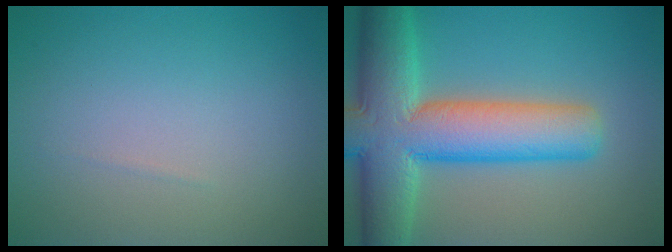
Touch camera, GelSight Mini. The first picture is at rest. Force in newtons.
{"total": 12.2, "press": 12.2, "slide": 0.6}